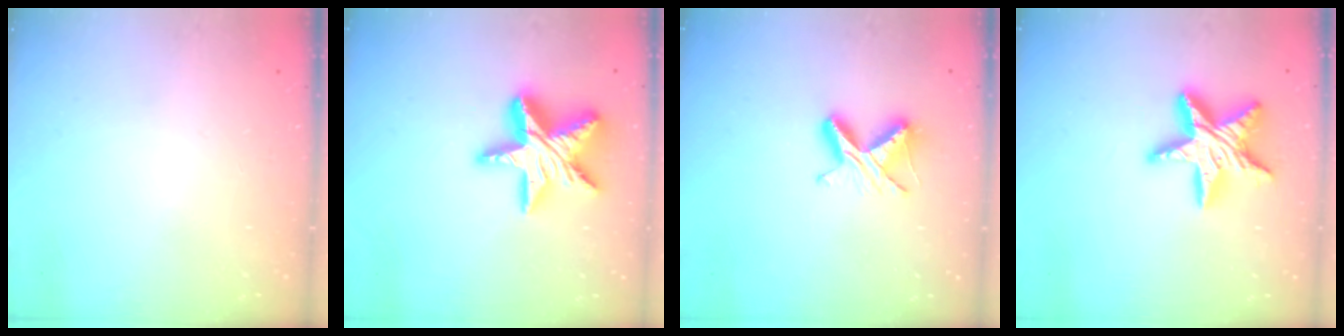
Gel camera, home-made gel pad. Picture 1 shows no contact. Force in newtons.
{"total": 18.3, "press": 18.3, "slide": 1.2}
{"total": 7.5, "press": 7.4, "slide": 0.8}
{"total": 15.5, "press": 15.4, "slide": 1.4}